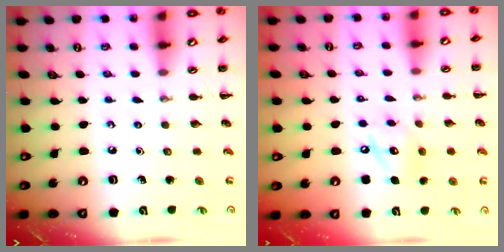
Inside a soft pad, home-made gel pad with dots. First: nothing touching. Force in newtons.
{"total": 9.0, "press": 8.9, "slide": 1.1}